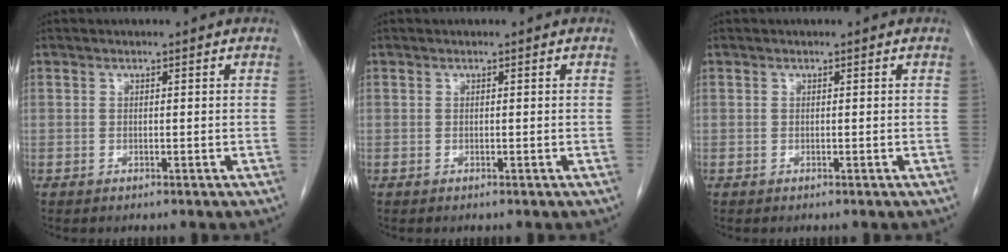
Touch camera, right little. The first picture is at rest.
{"total": 0.0}
{"total": 0.0}